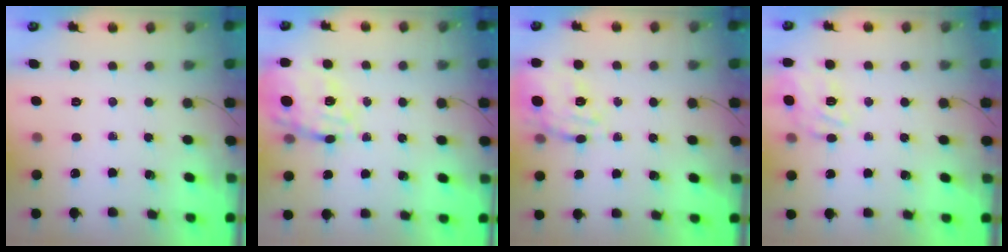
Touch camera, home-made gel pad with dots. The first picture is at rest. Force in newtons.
{"total": 15.3, "press": 14.8, "slide": 4.1}
{"total": 12.5, "press": 12.3, "slide": 2.0}
{"total": 9.5, "press": 9.2, "slide": 2.3}